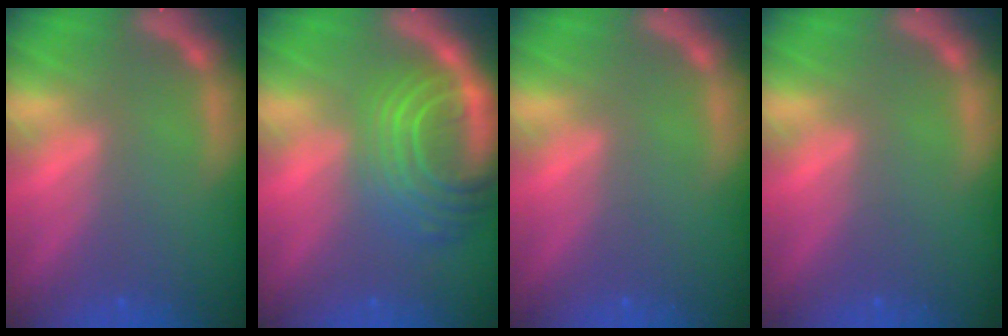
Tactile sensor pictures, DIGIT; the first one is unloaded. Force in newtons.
{"total": 10.0}
{"total": 0.0}
{"total": 0.0}